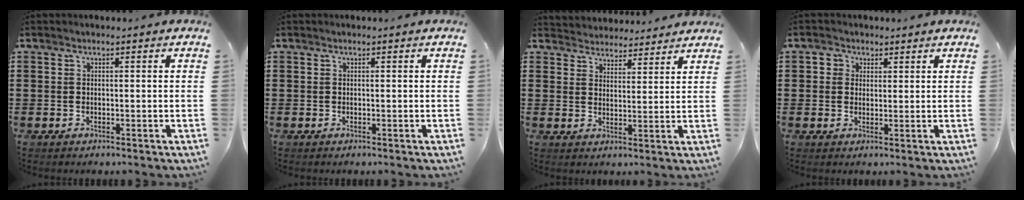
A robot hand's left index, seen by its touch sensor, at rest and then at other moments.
{"total": 0.0}
{"total": 3.7, "force": [3.5, 0.7, -0.7], "torque": [-0.003, -0.020, 0.064]}
{"total": 2.3, "force": [1.2, 1.9, 0.1], "torque": [-0.005, 0.005, 0.021]}